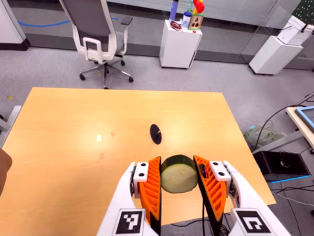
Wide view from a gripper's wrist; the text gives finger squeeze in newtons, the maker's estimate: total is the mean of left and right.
{"total": 12.7, "left": 11.5, "right": 13.9}